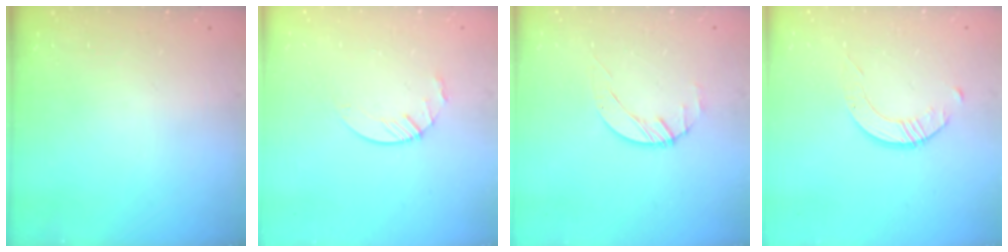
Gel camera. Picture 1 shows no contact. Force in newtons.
{"total": 4.9, "press": 4.9, "slide": 0.4}
{"total": 1.4, "press": 1.4, "slide": 0.2}
{"total": 1.6, "press": 1.6, "slide": 0.2}